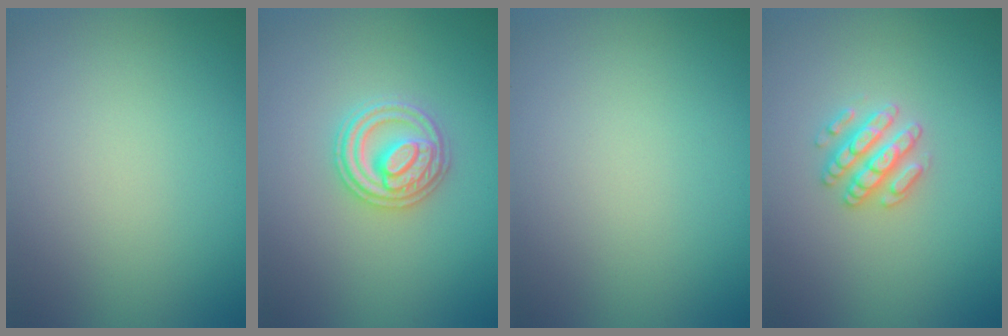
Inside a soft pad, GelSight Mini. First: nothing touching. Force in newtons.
{"total": 3.3, "press": 3.2, "slide": 0.6}
{"total": 0.0}
{"total": 2.6, "press": 2.6, "slide": 0.3}